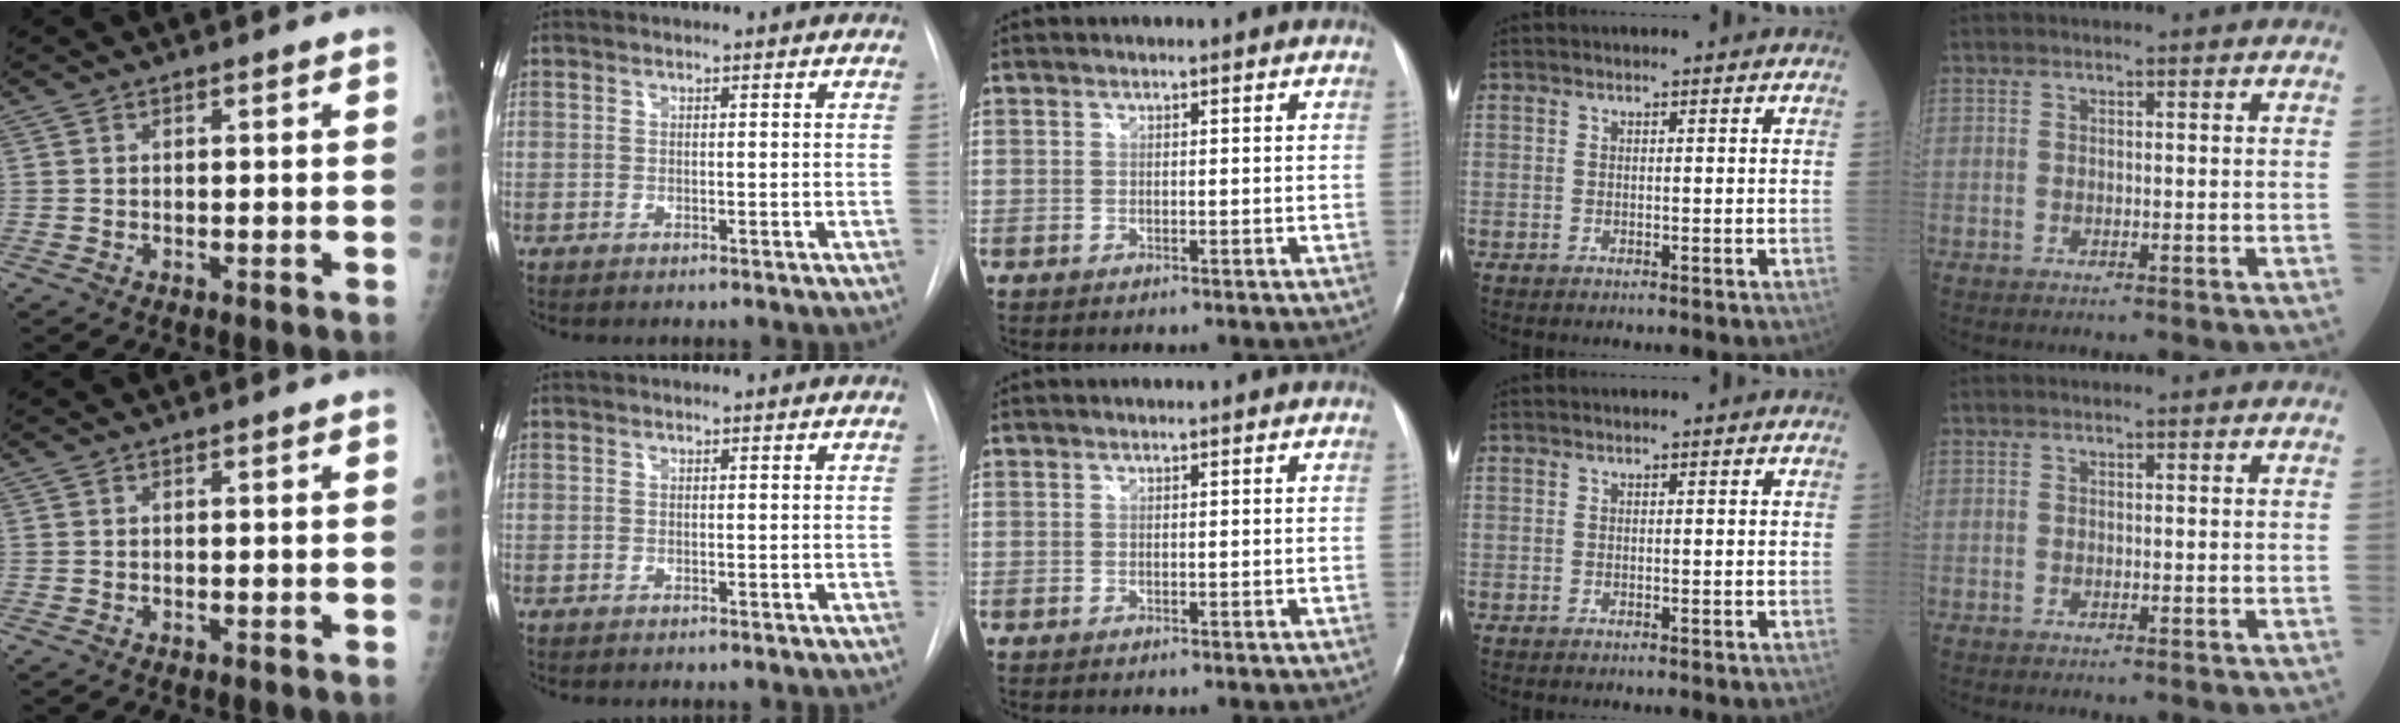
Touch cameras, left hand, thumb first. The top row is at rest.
{}